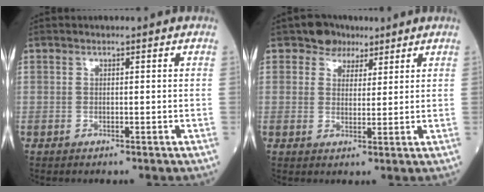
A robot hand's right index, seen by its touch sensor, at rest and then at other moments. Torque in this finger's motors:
{"motor_torque": [0.39, 0.25, -0.01, 0.00]}